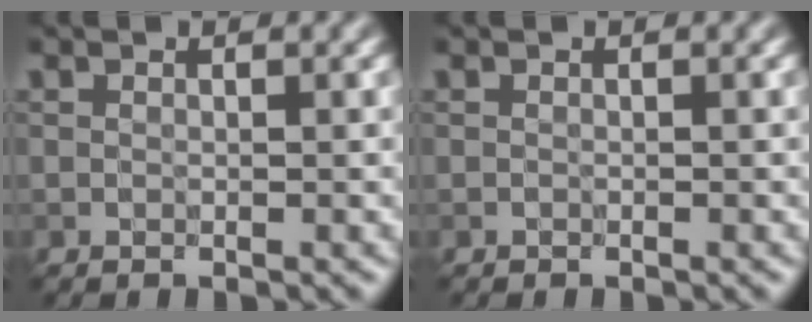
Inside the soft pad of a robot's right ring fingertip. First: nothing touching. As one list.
[{"total": 0.0}]